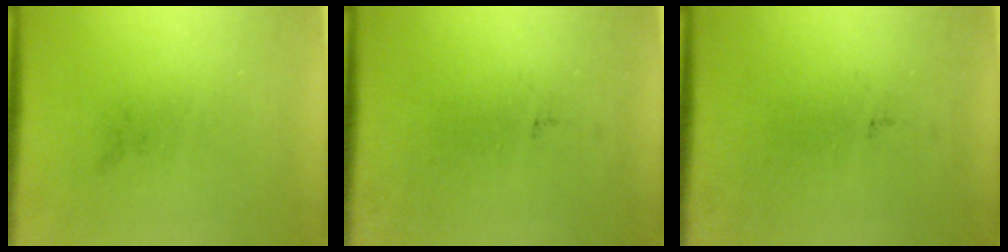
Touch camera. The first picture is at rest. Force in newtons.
{"total": 0.0}
{"total": 0.0}